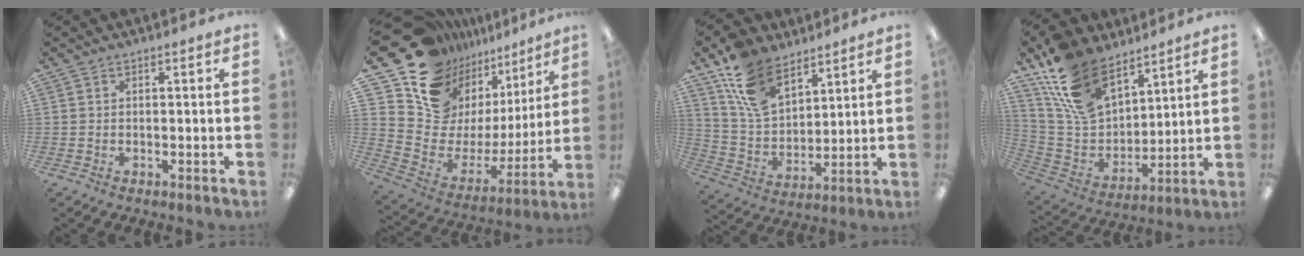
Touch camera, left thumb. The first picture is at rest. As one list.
[{"total": 17.6, "force": [12.9, 10.9, 4.7], "torque": [-0.092, -0.120, 0.249]}, {"total": 14.5, "force": [9.4, 8.5, 7.1], "torque": [-0.144, -0.033, 0.183]}, {"total": 18.3, "force": [12.0, 10.4, 9.1], "torque": [-0.192, -0.049, 0.232]}]